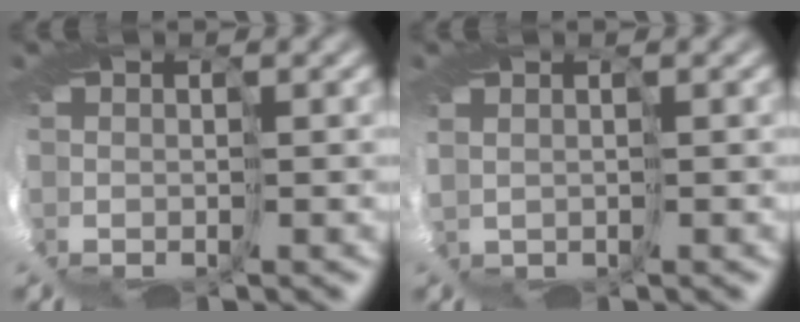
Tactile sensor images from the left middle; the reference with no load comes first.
{"total": 1.5, "force": [1.2, 0.8, 0.2], "torque": [-0.028, 0.009, 0.028]}